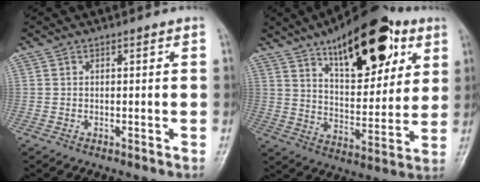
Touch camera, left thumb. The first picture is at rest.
{"total": 22.5, "force": [11.7, 10.0, 16.4], "torque": [-0.203, -0.037, 0.186]}